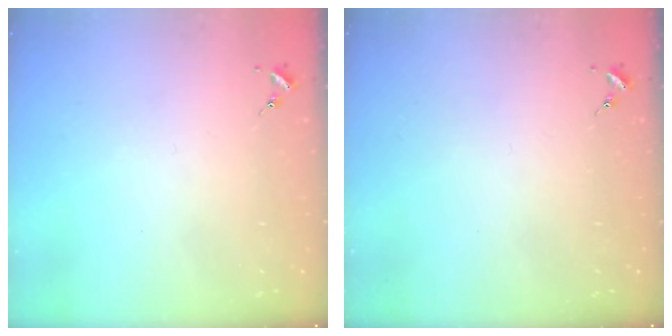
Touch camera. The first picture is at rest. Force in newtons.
{"total": 0.0}